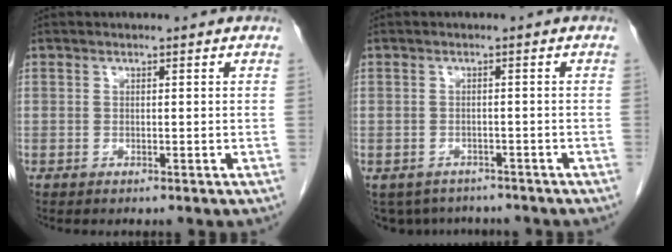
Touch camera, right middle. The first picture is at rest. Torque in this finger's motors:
{"motor_torque": [0.10, -0.08, -0.04, 0.00]}